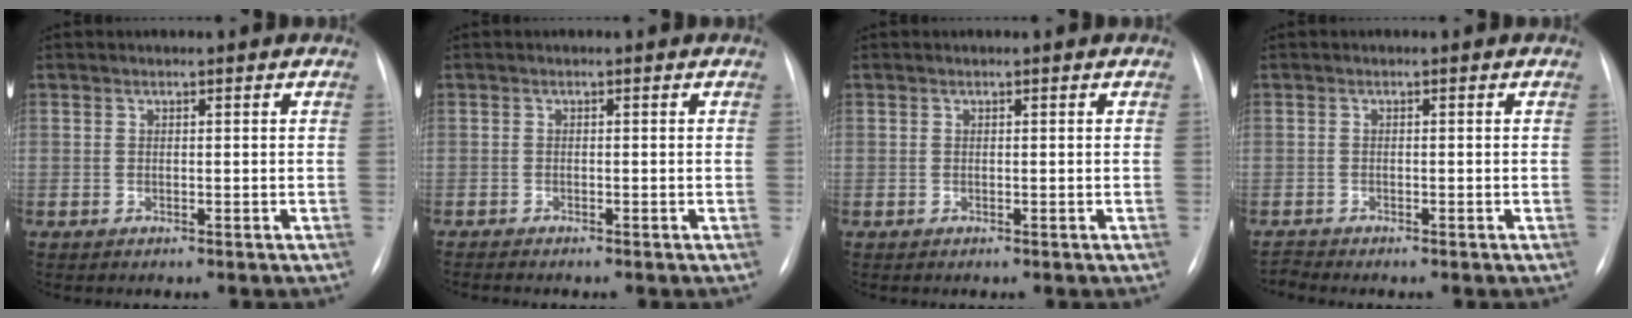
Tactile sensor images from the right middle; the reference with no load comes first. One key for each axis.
{"total": 1.4, "fx": -1.3, "fy": 0.0, "fz": 0.6, "tx": -0.011, "ty": -0.003, "tz": -0.018}
{"total": 0.0}
{"total": 1.1, "fx": -1.0, "fy": -0.3, "fz": -0.3, "tx": 0.003, "ty": -0.010, "tz": -0.020}